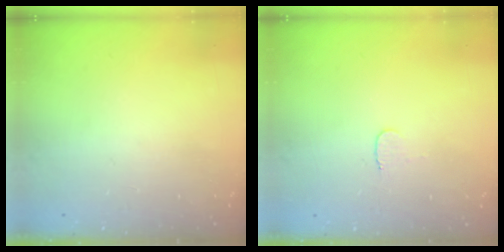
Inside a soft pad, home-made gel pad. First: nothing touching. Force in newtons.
{"total": 3.5, "press": 3.5, "slide": 0.4}